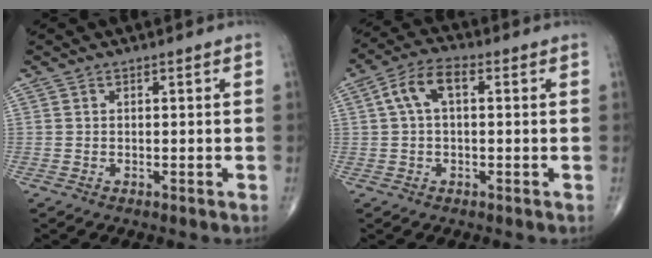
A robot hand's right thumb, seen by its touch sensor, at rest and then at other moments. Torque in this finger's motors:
{"motor_torque": [-0.20, 0.44, 0.16, -0.14, 0.11]}